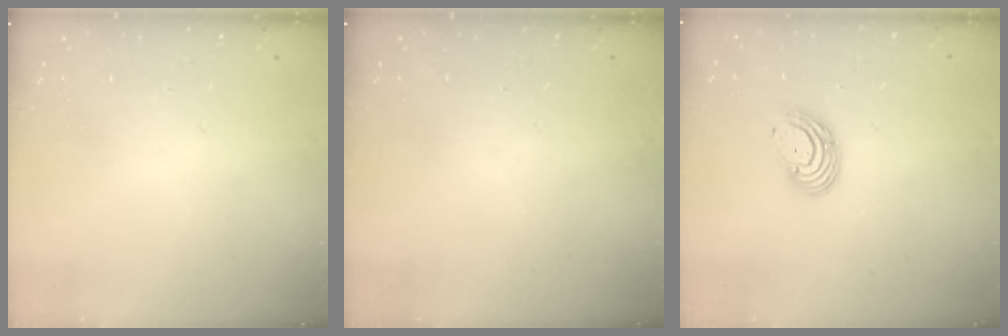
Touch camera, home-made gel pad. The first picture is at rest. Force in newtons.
{"total": 0.0}
{"total": 5.8, "press": 5.8, "slide": 0.7}